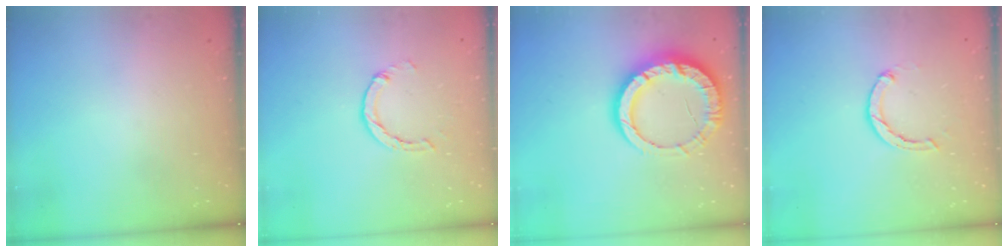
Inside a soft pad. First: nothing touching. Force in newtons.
{"total": 2.9, "press": 2.9, "slide": 0.4}
{"total": 15.2, "press": 15.2, "slide": 1.4}
{"total": 3.1, "press": 3.1, "slide": 0.3}